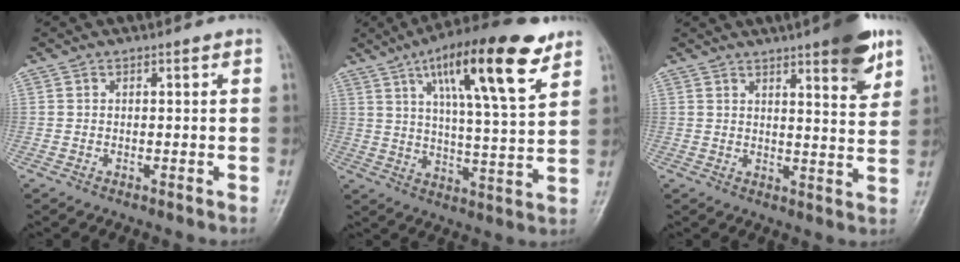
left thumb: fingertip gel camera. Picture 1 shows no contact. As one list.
[{"total": 19.2, "force": [10.3, 4.6, 15.6], "torque": [-0.225, -0.034, 0.163]}, {"total": 9.8, "force": [5.9, 2.0, 7.6], "torque": [-0.085, -0.031, 0.074]}]